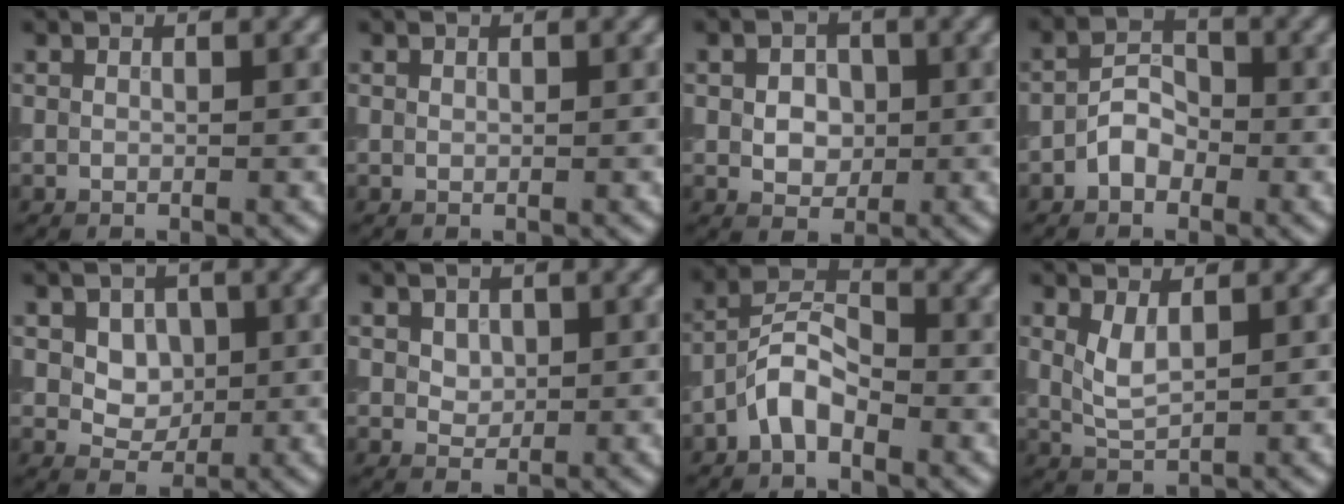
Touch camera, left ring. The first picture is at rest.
{"total": 0.0}
{"total": 3.0, "force": [0.1, 2.4, 1.9], "torque": [-0.031, -0.001, -0.003]}
{"total": 2.8, "force": [-1.4, 1.8, 1.7], "torque": [-0.025, 0.012, -0.028]}
{"total": 2.8, "force": [0.5, 2.2, 1.7], "torque": [-0.024, -0.004, 0.008]}
{"total": 1.4, "force": [0.5, 1.1, 0.7], "torque": [-0.012, -0.003, 0.009]}
{"total": 4.0, "force": [-2.2, 1.9, 2.7], "torque": [-0.049, 0.016, -0.051]}
{"total": 2.5, "force": [0.9, 1.1, 2.1], "torque": [-0.050, -0.002, 0.022]}